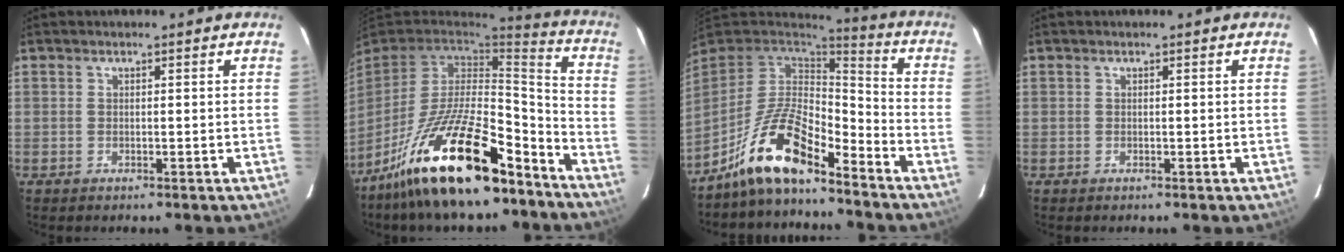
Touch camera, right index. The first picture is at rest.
{"total": 26.3, "force": [-17.9, 6.8, 18.1], "torque": [-0.323, -0.024, -0.307]}
{"total": 14.2, "force": [-10.1, 3.8, 9.2], "torque": [-0.182, 0.019, -0.187]}
{"total": 0.0}